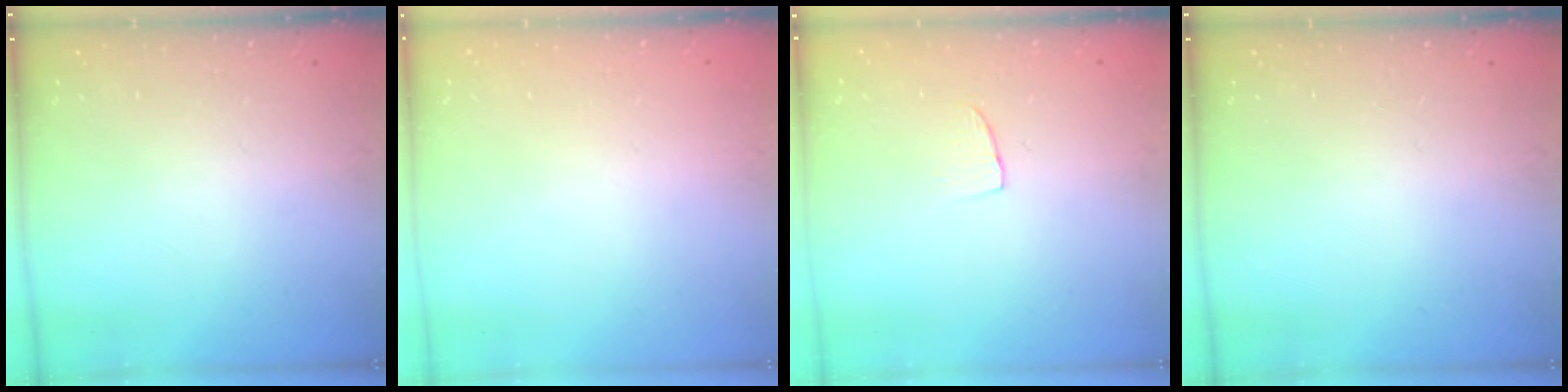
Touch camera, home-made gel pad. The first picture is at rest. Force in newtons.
{"total": 0.0}
{"total": 3.3, "press": 3.3, "slide": 0.2}
{"total": 0.0}